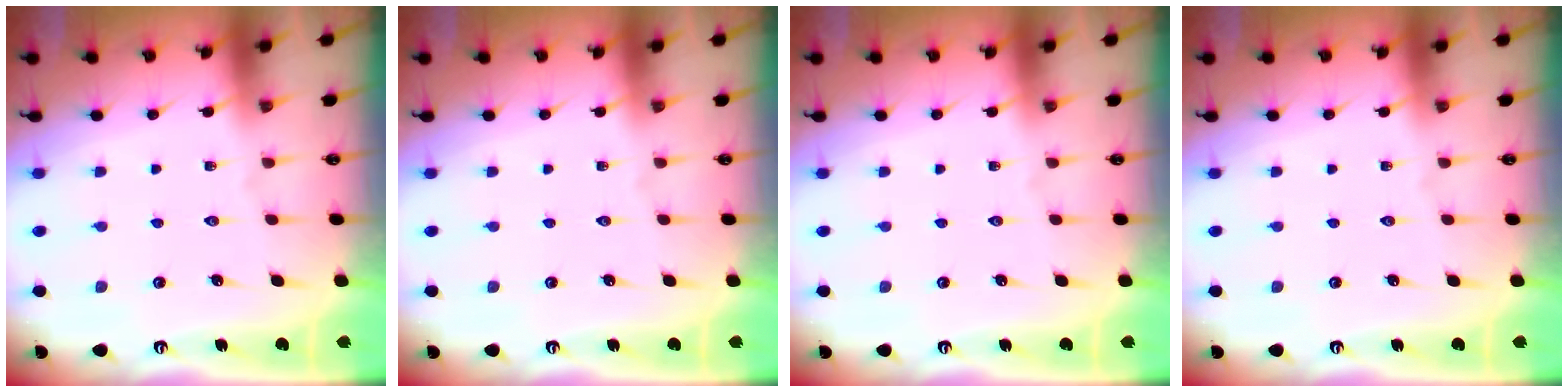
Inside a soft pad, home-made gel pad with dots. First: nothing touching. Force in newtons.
{"total": 0.0}
{"total": 0.0}
{"total": 0.0}